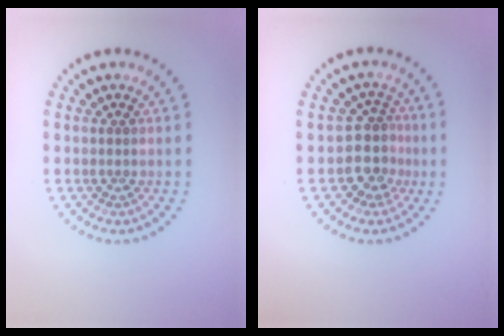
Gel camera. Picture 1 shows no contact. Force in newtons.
{"total": 3.2, "press": 2.6, "slide": 1.9}